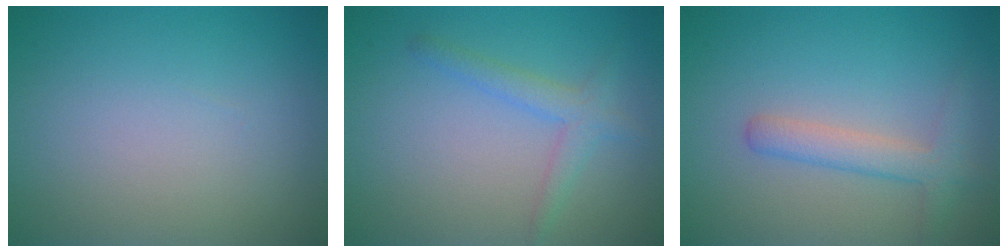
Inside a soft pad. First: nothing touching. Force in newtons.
{"total": 2.2, "press": 2.2, "slide": 0.1}
{"total": 2.7, "press": 2.7, "slide": 0.1}